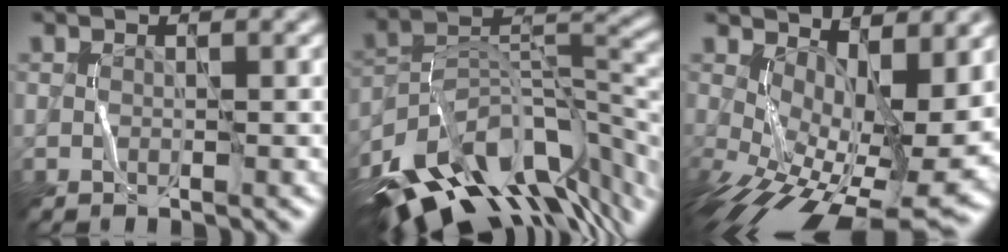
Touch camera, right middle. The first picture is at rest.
{"total": 13.9, "force": [-8.4, 6.9, 8.6], "torque": [-0.161, 0.010, -0.146]}
{"total": 14.1, "force": [-0.5, 6.7, 12.4], "torque": [-0.191, -0.042, 0.022]}